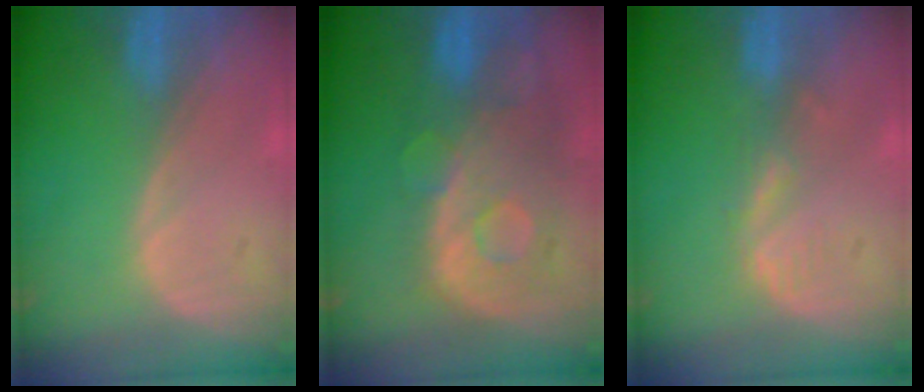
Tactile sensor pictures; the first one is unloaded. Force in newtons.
{"total": 10.8, "press": 9.5, "slide": 5.1}
{"total": 2.0, "press": 2.0, "slide": 0.3}